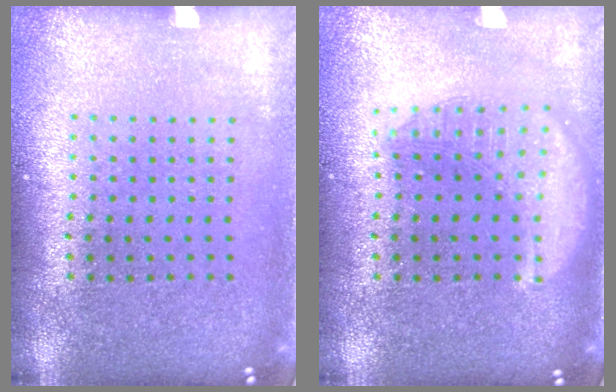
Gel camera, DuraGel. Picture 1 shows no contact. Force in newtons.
{"total": 3.1, "press": 3.1, "slide": 0.3}